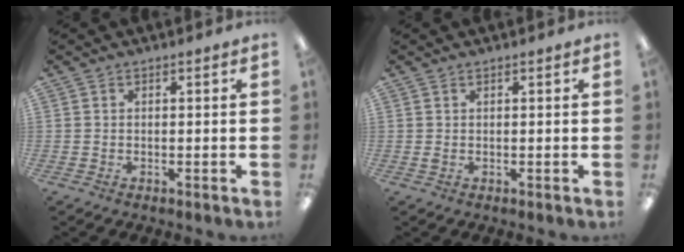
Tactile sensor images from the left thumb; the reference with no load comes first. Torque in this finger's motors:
{"motor_torque": [0.06, 0.01, 0.31, 0.01, 0.00]}